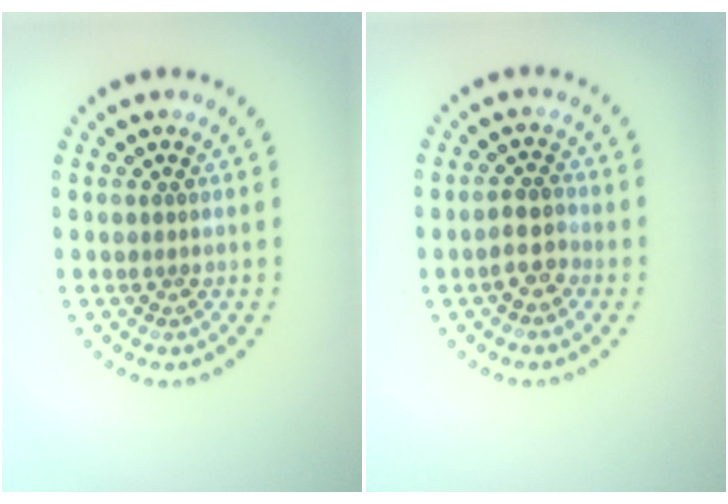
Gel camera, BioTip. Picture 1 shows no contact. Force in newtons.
{"total": 2.1, "press": 1.9, "slide": 0.9}